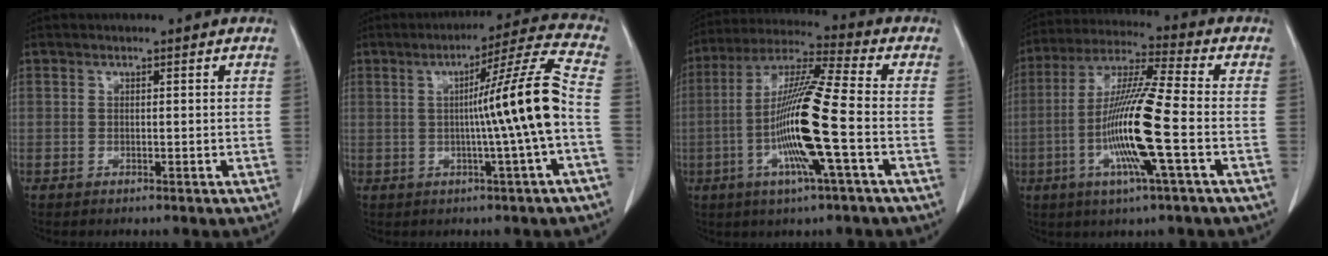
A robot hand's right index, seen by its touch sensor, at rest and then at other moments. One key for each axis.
{"total": 11.7, "fx": -1.2, "fy": -2.3, "fz": 11.4, "tx": -0.169, "ty": 0.008, "tz": -0.018}
{"total": 14.7, "fx": -3.4, "fy": -0.6, "fz": 14.3, "tx": -0.282, "ty": -0.007, "tz": -0.076}
{"total": 14.1, "fx": -3.5, "fy": -0.5, "fz": 13.7, "tx": -0.273, "ty": -0.009, "tz": -0.075}